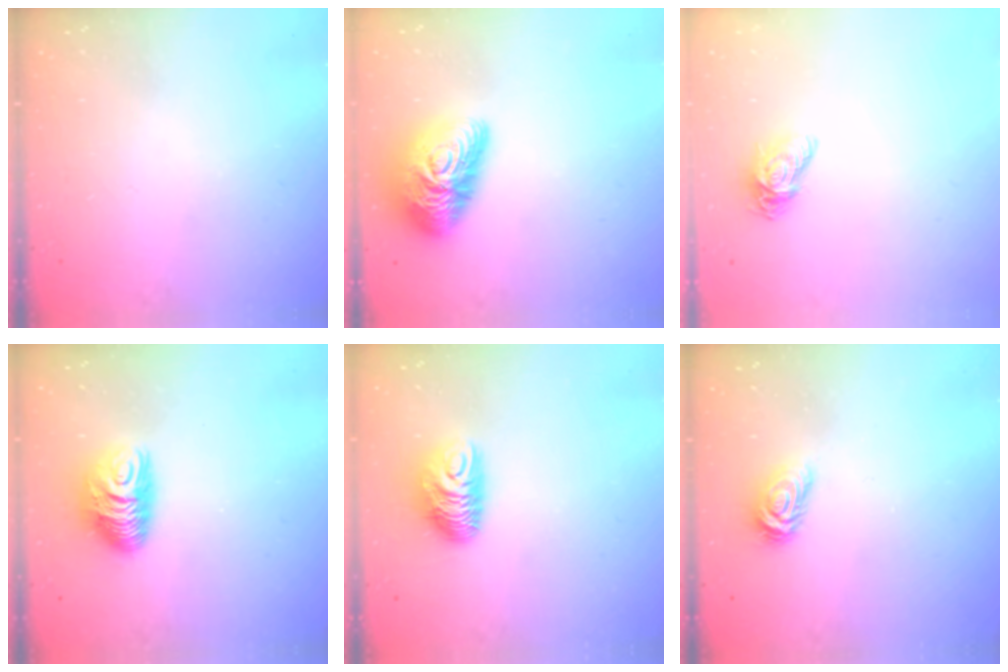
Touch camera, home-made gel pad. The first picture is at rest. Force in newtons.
{"total": 16.1, "press": 16.1, "slide": 0.9}
{"total": 8.4, "press": 8.4, "slide": 0.3}
{"total": 10.5, "press": 10.5, "slide": 1.2}
{"total": 9.5, "press": 9.4, "slide": 0.8}
{"total": 3.7, "press": 3.7, "slide": 0.4}